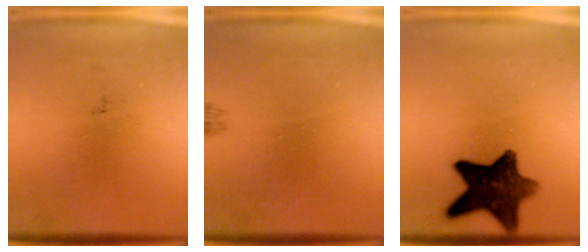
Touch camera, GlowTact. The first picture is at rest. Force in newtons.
{"total": 0.7}
{"total": 11.4}